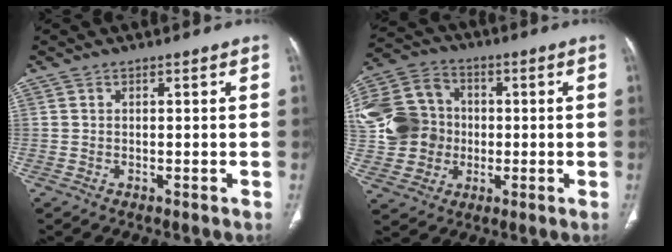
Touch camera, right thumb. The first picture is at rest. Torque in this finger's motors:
{"motor_torque": [-0.32, 0.62, 0.51, 0.66, 0.10]}